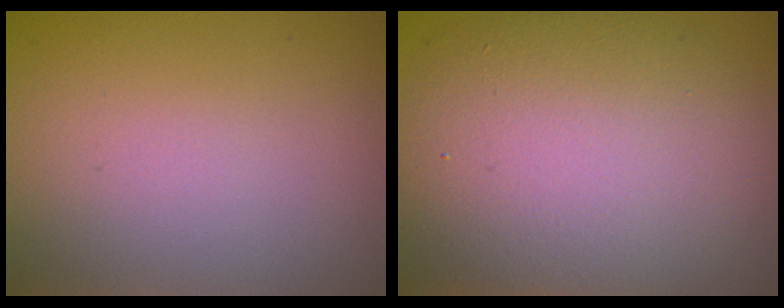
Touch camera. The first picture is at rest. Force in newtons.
{"total": 10.3, "press": 10.3, "slide": 0.6}